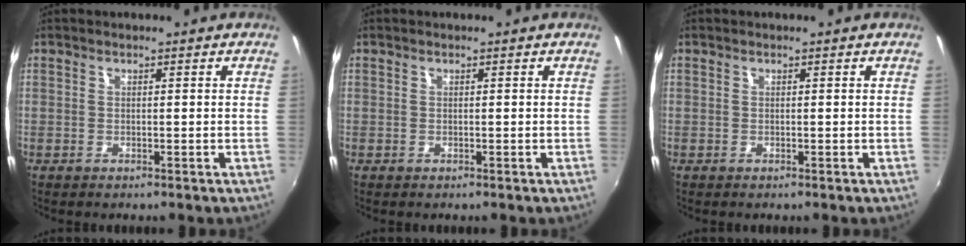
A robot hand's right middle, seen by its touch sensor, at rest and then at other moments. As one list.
[{"total": 0.0}, {"total": 0.0}]